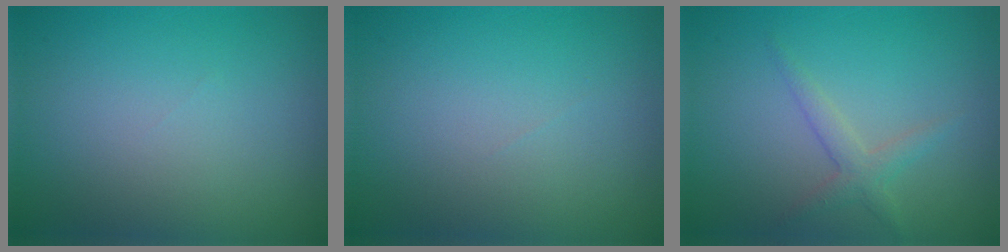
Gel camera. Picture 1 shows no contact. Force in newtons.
{"total": 0.0}
{"total": 1.8, "press": 1.8, "slide": 0.1}